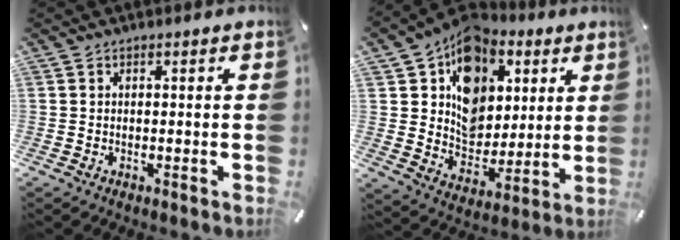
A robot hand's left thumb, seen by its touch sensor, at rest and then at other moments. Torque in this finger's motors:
{"motor_torque": [1.11, 1.02, 2.00, -0.77, 0.24]}